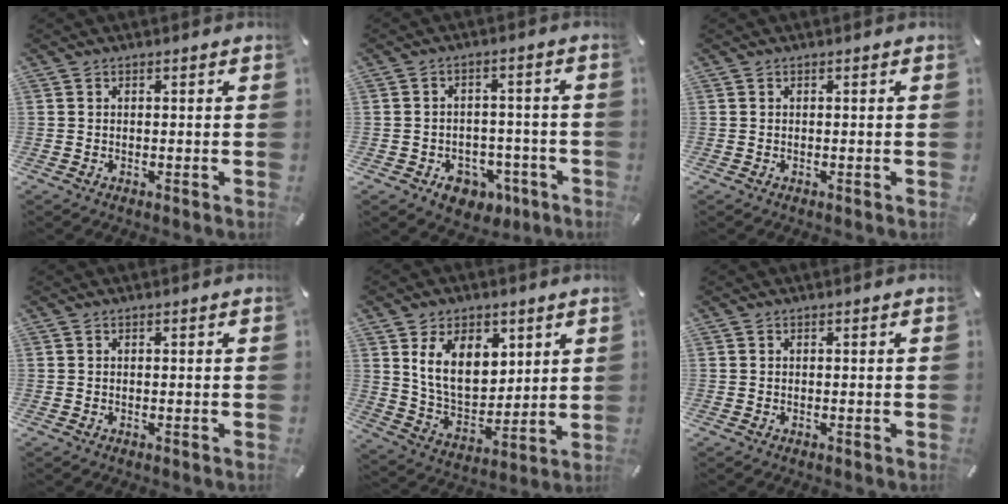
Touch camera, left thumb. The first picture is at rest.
{"total": 7.0, "force": [-3.2, 5.6, 2.8], "torque": [-0.027, 0.024, -0.051]}
{"total": 0.0}
{"total": 0.0}
{"total": 13.2, "force": [5.6, 9.1, 7.6], "torque": [-0.138, -0.019, 0.106]}
{"total": 0.0}